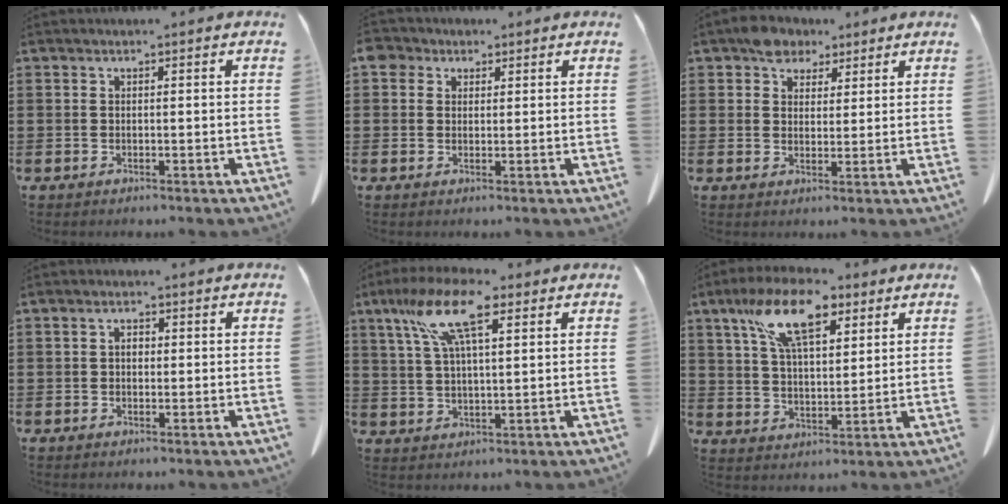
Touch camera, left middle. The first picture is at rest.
{"total": 3.0, "force": [1.9, 2.1, 0.9], "torque": [-0.020, 0.005, 0.035]}
{"total": 4.9, "force": [3.7, 3.0, 1.1], "torque": [-0.030, 0.009, 0.072]}
{"total": 1.6, "force": [0.2, 1.0, 1.2], "torque": [-0.024, 0.006, 0.003]}
{"total": 11.3, "force": [6.3, 3.4, 8.8], "torque": [-0.191, 0.002, 0.111]}
{"total": 12.6, "force": [7.6, 5.3, 8.6], "torque": [-0.169, -0.006, 0.137]}